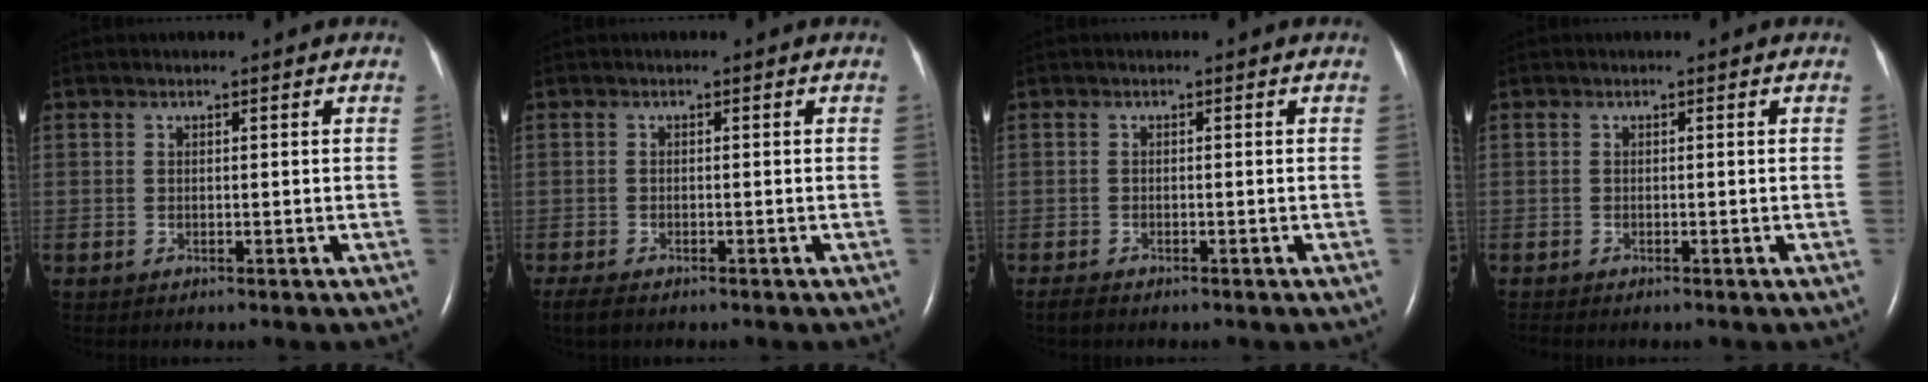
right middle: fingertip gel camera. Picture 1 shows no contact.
{"total": 3.3, "force": [-2.5, 1.2, 1.8], "torque": [-0.038, -0.009, -0.034]}
{"total": 1.4, "force": [-1.1, 0.4, 0.6], "torque": [-0.017, -0.003, -0.016]}
{"total": 0.8, "force": [-0.7, 0.2, 0.3], "torque": [-0.005, -0.002, -0.008]}